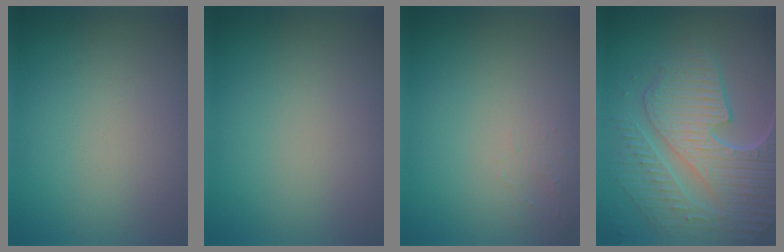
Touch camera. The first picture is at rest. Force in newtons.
{"total": 0.0}
{"total": 0.9, "press": 0.9, "slide": 0.2}
{"total": 9.4, "press": 6.4, "slide": 6.9}